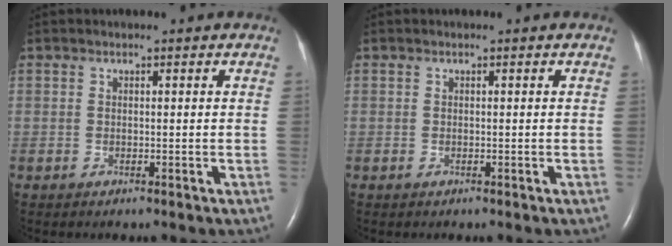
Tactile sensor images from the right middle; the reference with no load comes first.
{"total": 0.0}